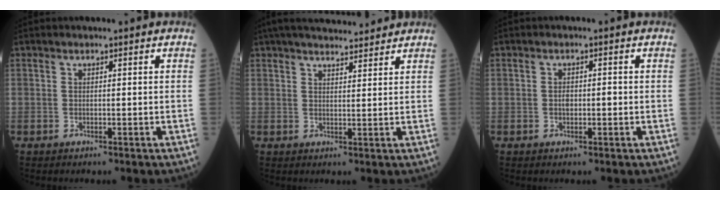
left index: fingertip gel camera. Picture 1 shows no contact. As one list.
[{"total": 12.5, "force": [11.1, 2.3, 5.1], "torque": [-0.076, 0.030, 0.160]}, {"total": 1.6, "force": [-0.2, 0.7, 1.4], "torque": [-0.026, 0.003, -0.002]}]